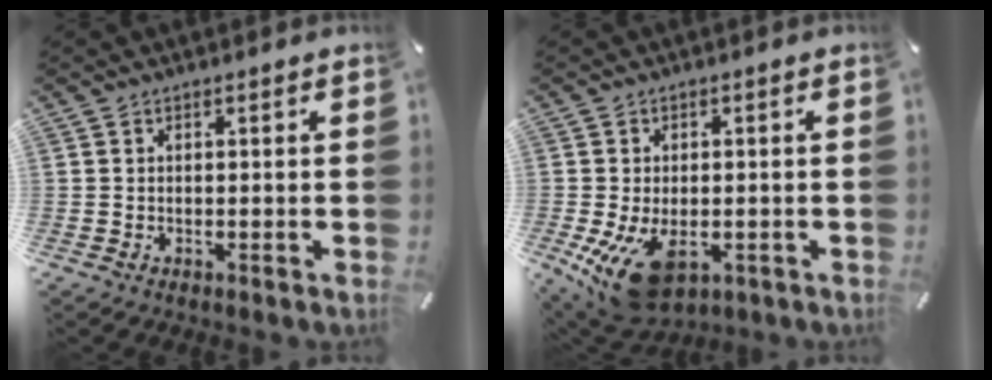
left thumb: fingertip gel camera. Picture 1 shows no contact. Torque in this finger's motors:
{"motor_torque": [0.89, 2.62, 1.33, 0.43, 0.18]}